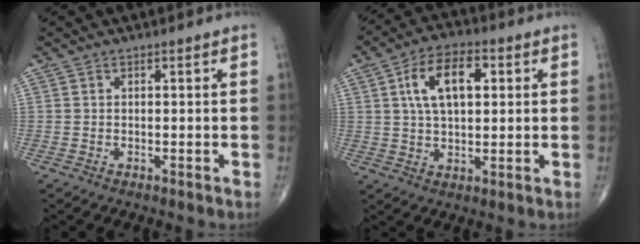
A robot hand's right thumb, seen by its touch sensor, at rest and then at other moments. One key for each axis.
{"total": 11.0, "fx": 2.9, "fy": 5.8, "fz": 8.9, "tx": -0.144, "ty": 0.010, "tz": 0.046}